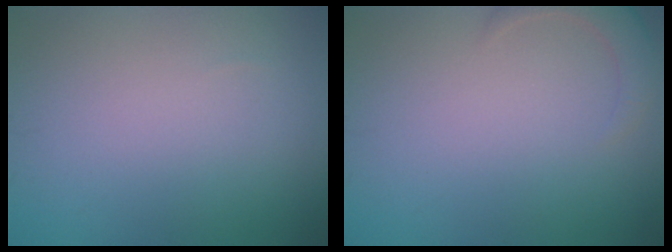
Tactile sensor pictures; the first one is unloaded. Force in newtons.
{"total": 2.3, "press": 2.3, "slide": 0.4}